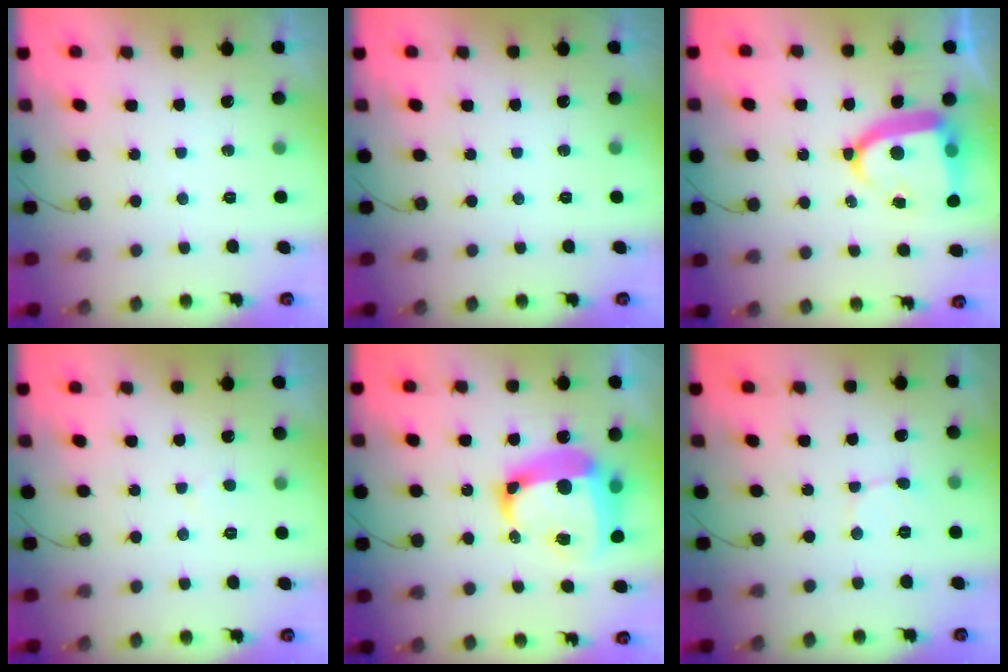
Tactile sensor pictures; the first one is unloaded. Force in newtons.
{"total": 0.0}
{"total": 13.2, "press": 13.1, "slide": 1.7}
{"total": 1.3, "press": 1.3, "slide": 0.1}
{"total": 19.7, "press": 19.6, "slide": 2.0}
{"total": 1.6, "press": 1.6, "slide": 0.1}